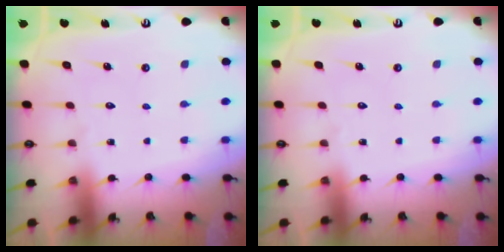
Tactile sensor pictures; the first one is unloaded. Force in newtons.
{"total": 0.0}